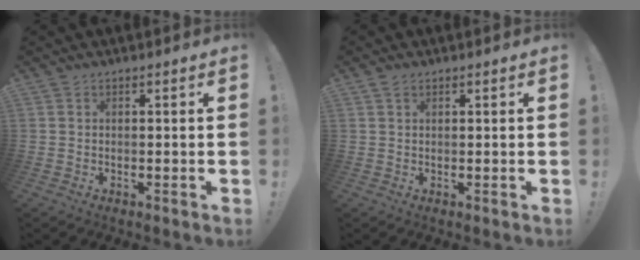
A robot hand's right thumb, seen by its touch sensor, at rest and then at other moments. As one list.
[{"total": 1.2, "force": [0.7, 0.8, 0.5], "torque": [-0.006, 0.000, 0.013]}]